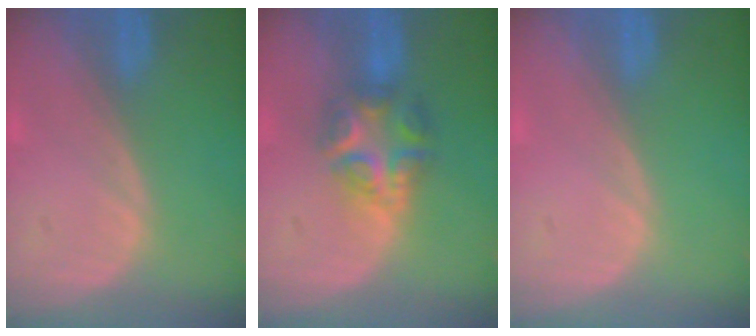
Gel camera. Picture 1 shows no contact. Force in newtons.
{"total": 6.3, "press": 6.2, "slide": 1.5}
{"total": 0.0}